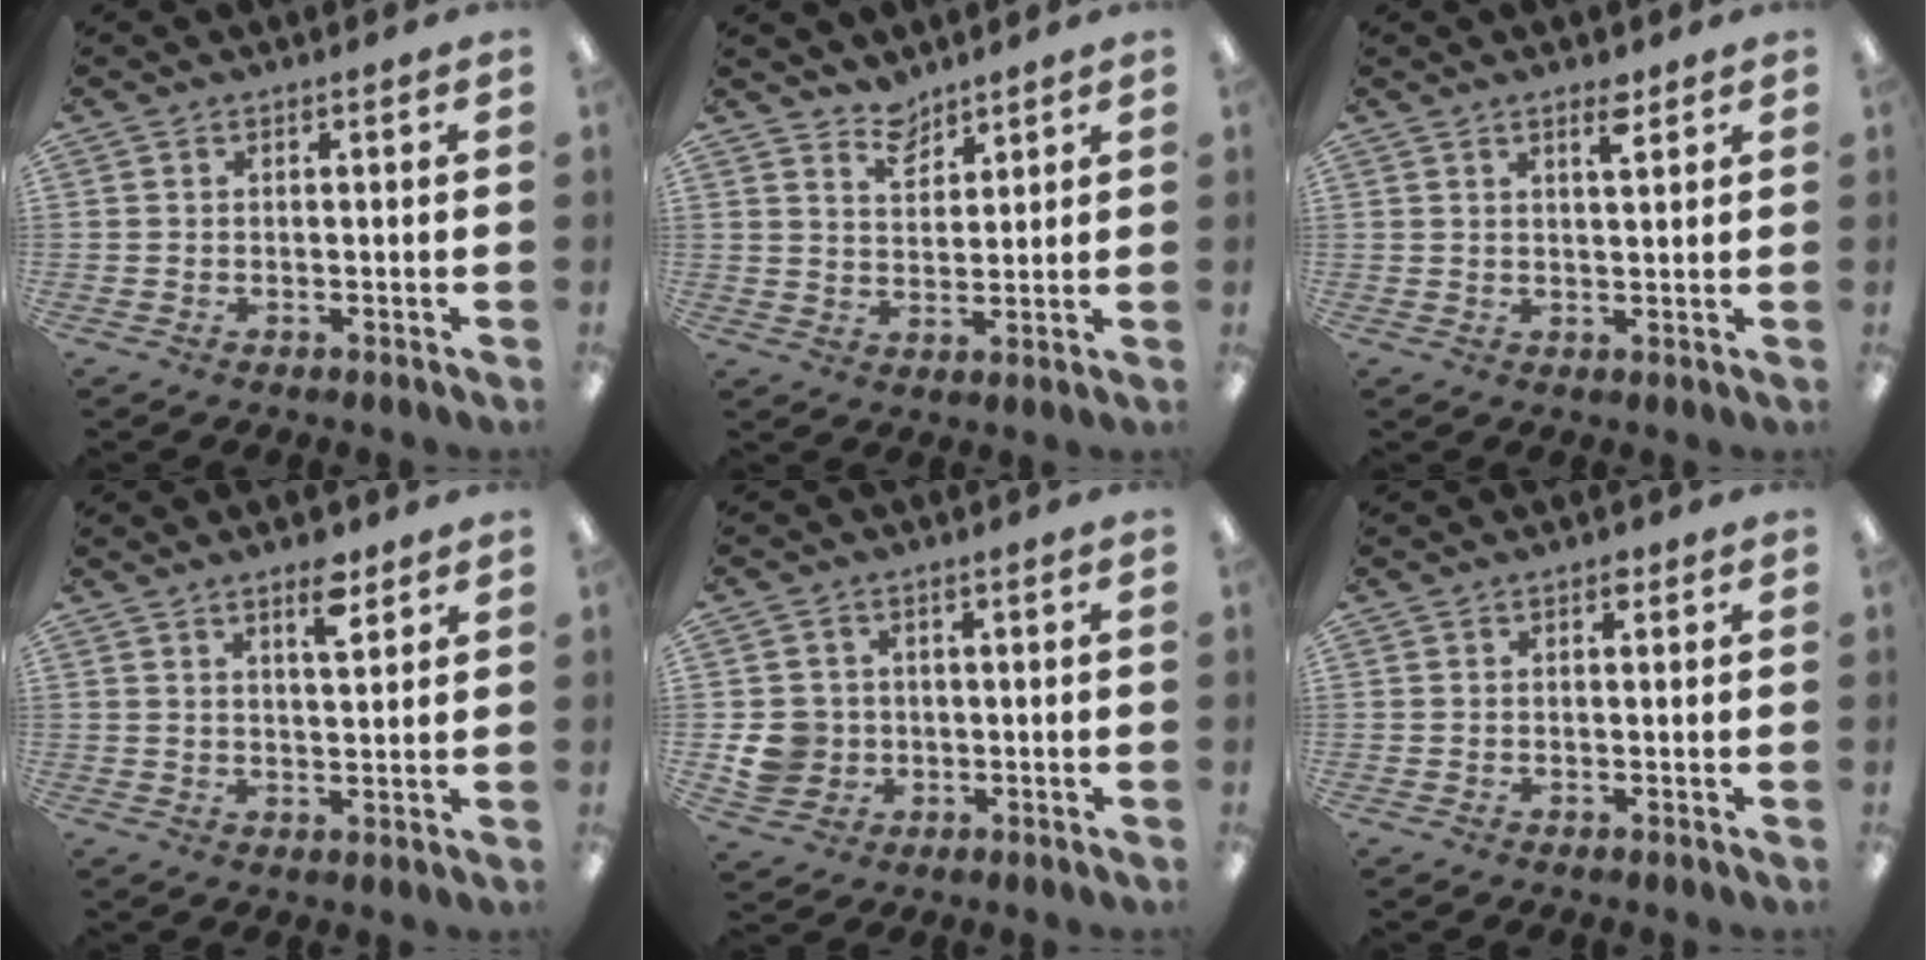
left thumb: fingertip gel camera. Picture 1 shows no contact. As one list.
[{"total": 5.8, "force": [5.0, 2.6, 1.2], "torque": [-0.016, -0.031, 0.093]}, {"total": 4.2, "force": [3.0, 1.2, 2.7], "torque": [-0.038, -0.009, 0.047]}, {"total": 6.8, "force": [4.5, 2.4, 4.5], "torque": [-0.060, -0.021, 0.072]}, {"total": 6.8, "force": [-0.3, 6.5, 2.0], "torque": [-0.044, 0.012, -0.002]}, {"total": 1.1, "force": [0.6, 0.6, 0.6], "torque": [-0.006, 0.001, 0.009]}]